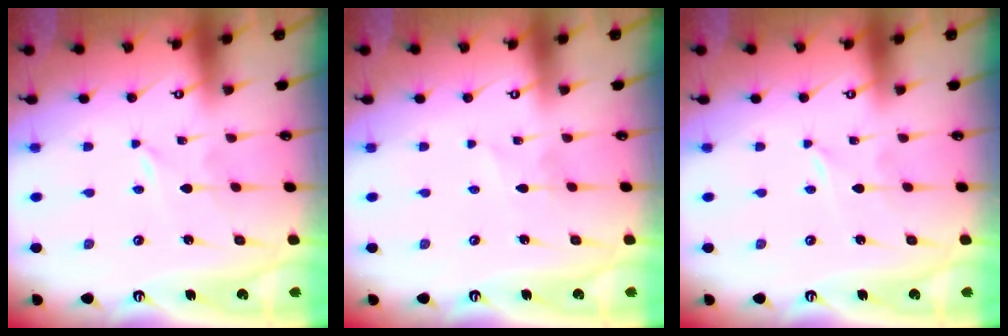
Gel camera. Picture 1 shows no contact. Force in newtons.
{"total": 1.5, "press": 1.5, "slide": 0.1}
{"total": 0.0}